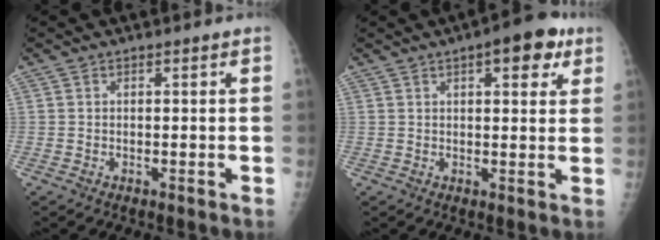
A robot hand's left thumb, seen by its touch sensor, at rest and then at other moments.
{"total": 8.2, "force": [4.0, 3.3, 6.3], "torque": [-0.056, -0.008, 0.044]}